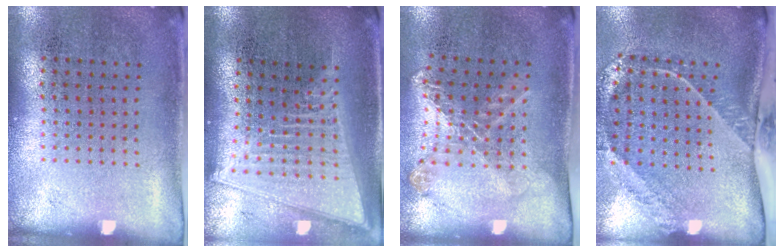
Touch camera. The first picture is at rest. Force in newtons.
{"total": 2.2, "press": 1.8, "slide": 1.2}
{"total": 1.3, "press": 1.2, "slide": 0.4}
{"total": 2.7, "press": 1.8, "slide": 2.0}